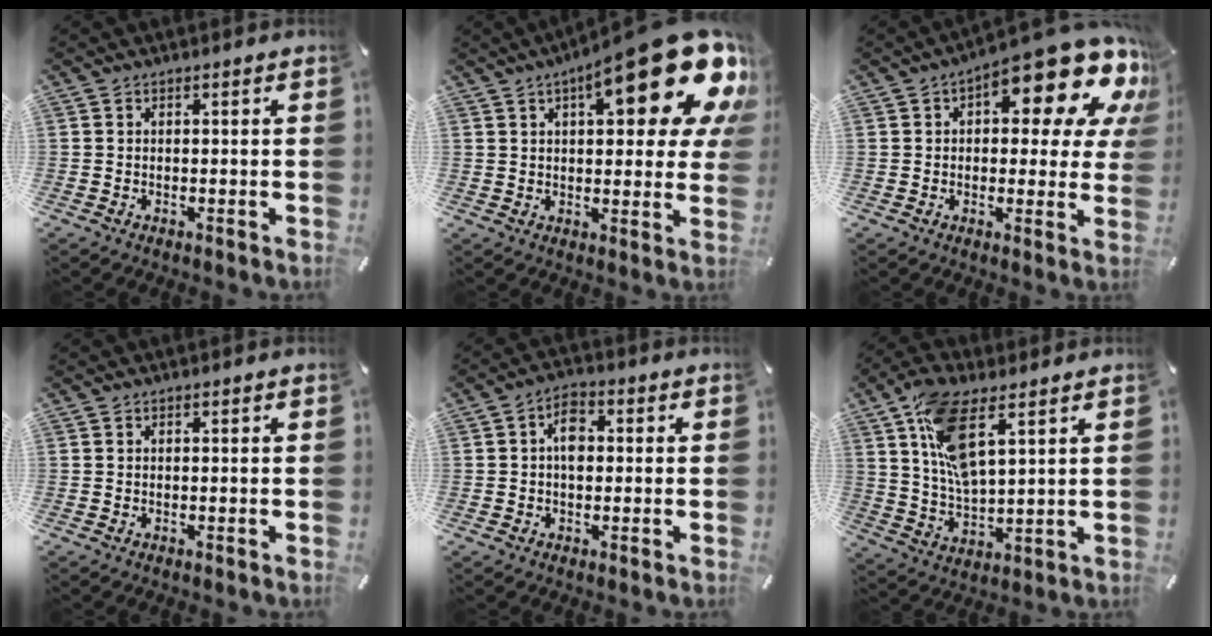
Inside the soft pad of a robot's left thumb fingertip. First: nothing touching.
{"total": 24.5, "force": [11.8, 9.4, 19.3], "torque": [-0.254, -0.066, 0.189]}
{"total": 17.8, "force": [9.6, 6.8, 13.4], "torque": [-0.173, -0.077, 0.150]}
{"total": 0.0}
{"total": 5.5, "force": [0.2, 3.5, 4.2], "torque": [-0.056, 0.004, -0.001]}
{"total": 12.6, "force": [6.1, 4.8, 9.9], "torque": [-0.205, -0.015, 0.111]}